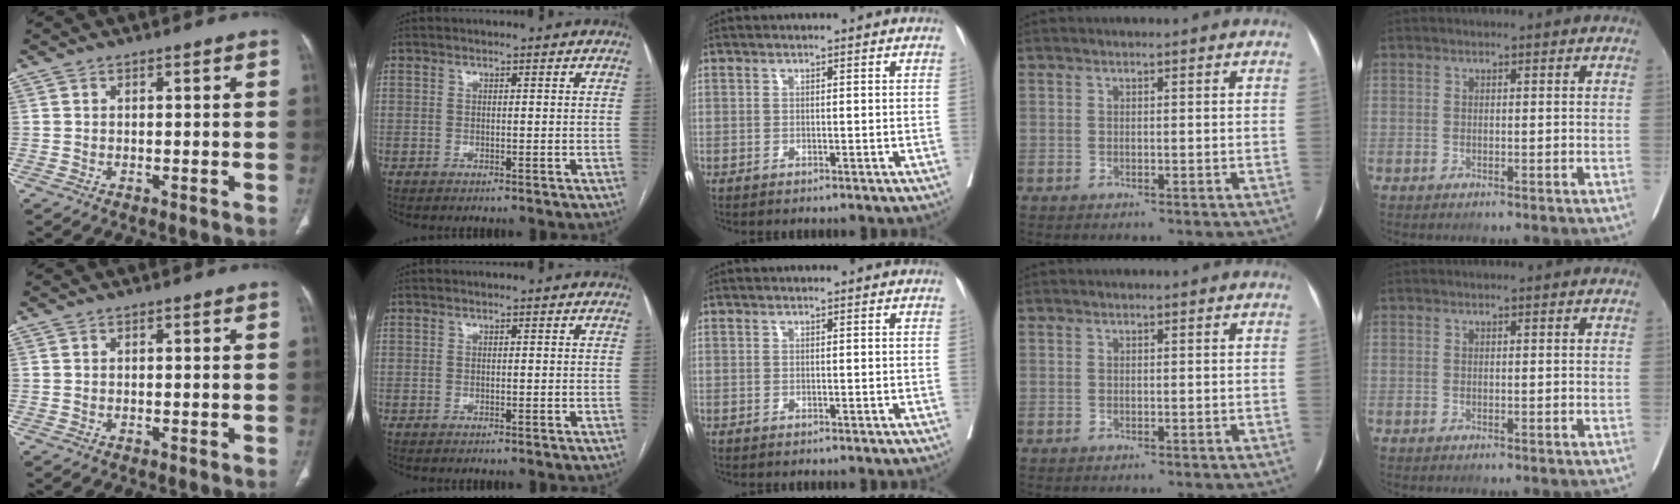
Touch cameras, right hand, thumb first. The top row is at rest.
{}